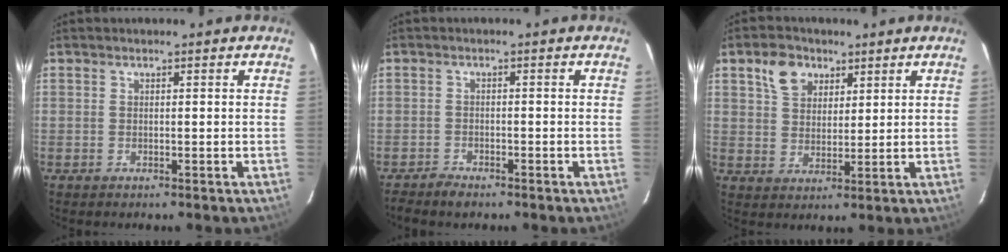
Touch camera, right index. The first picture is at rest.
{"total": 3.4, "force": [-3.1, 0.9, 1.2], "torque": [-0.038, -0.009, -0.056]}
{"total": 6.8, "force": [3.6, 4.8, 3.2], "torque": [-0.057, 0.020, 0.067]}